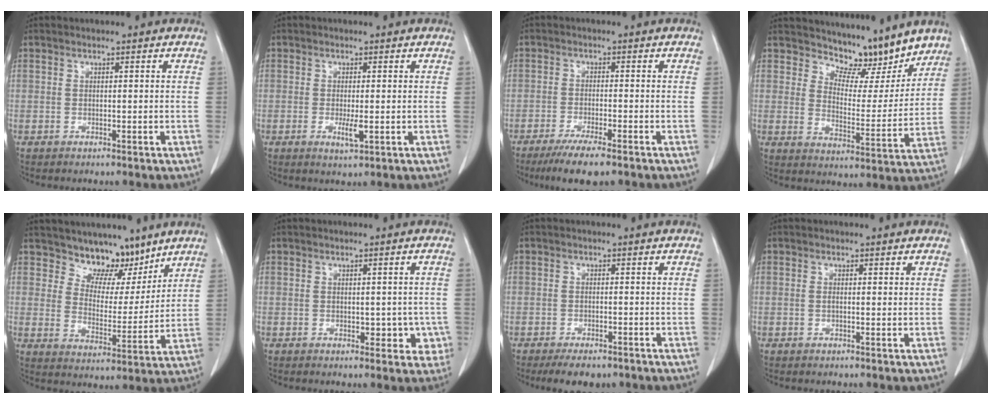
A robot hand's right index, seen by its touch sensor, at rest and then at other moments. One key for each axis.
{"total": 2.6, "fx": -0.6, "fy": 0.5, "fz": 2.5, "tx": -0.043, "ty": -0.006, "tz": -0.008}
{"total": 7.4, "fx": -5.4, "fy": 0.9, "fz": 4.9, "tx": -0.077, "ty": -0.017, "tz": -0.085}
{"total": 10.1, "fx": 9.3, "fy": 3.4, "fz": 2.1, "tx": -0.020, "ty": -0.019, "tz": 0.131}
{"total": 7.8, "fx": 6.4, "fy": 3.8, "fz": 2.4, "tx": -0.024, "ty": -0.006, "tz": 0.110}
{"total": 4.0, "fx": -0.8, "fy": 2.7, "fz": 2.9, "tx": -0.014, "ty": 0.010, "tz": -0.002}
{"total": 5.0, "fx": -3.7, "fy": 2.4, "fz": 2.2, "tx": -0.028, "ty": -0.003, "tz": -0.052}
{"total": 0.6, "fx": 0.1, "fy": 0.1, "fz": 0.6, "tx": -0.015, "ty": -0.001, "tz": 0.002}